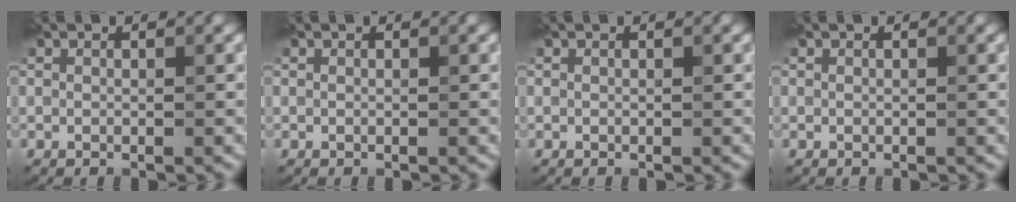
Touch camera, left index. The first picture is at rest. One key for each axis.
{"total": 0.0}
{"total": 0.0}
{"total": 0.0}